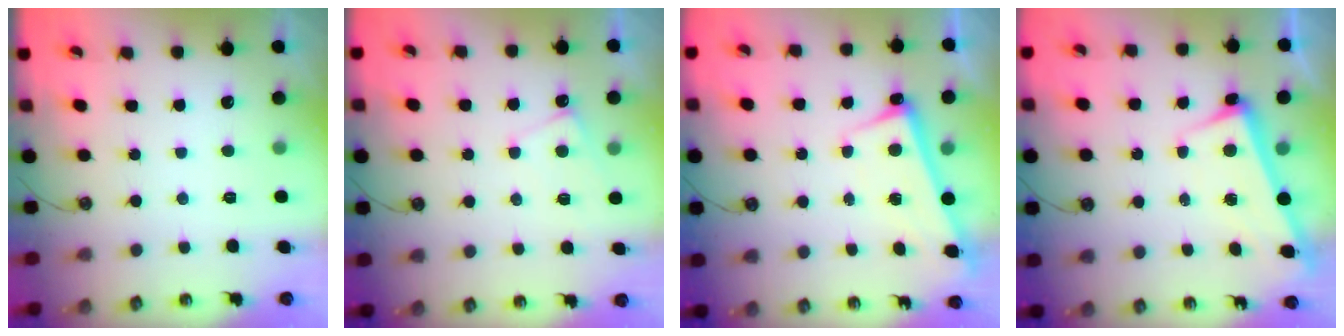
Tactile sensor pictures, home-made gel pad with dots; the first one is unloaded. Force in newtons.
{"total": 1.7, "press": 1.7, "slide": 0.4}
{"total": 2.6, "press": 2.6, "slide": 0.6}
{"total": 2.6, "press": 2.5, "slide": 0.7}